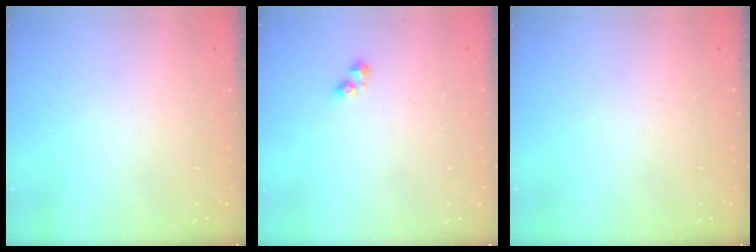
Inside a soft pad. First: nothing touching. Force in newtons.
{"total": 2.9, "press": 2.9, "slide": 0.4}
{"total": 0.0}